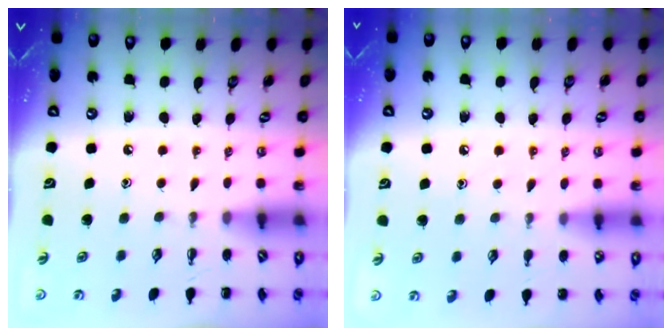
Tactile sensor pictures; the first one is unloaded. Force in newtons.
{"total": 6.7, "press": 6.3, "slide": 2.1}